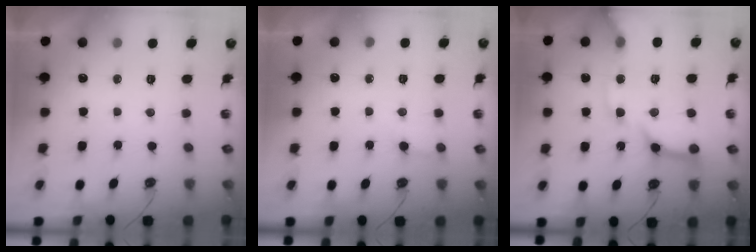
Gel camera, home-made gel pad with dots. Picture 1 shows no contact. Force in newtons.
{"total": 6.3, "press": 6.3, "slide": 0.4}
{"total": 18.9, "press": 18.7, "slide": 2.5}